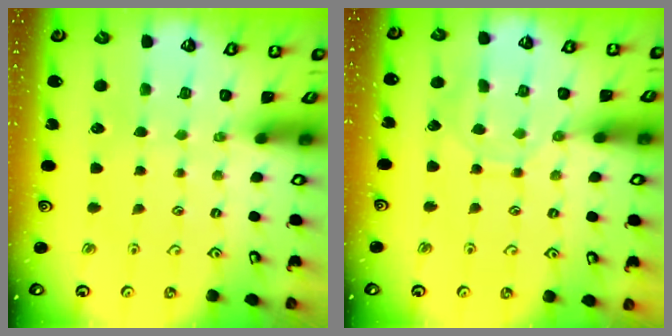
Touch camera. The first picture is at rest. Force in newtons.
{"total": 8.0, "press": 8.0, "slide": 0.6}